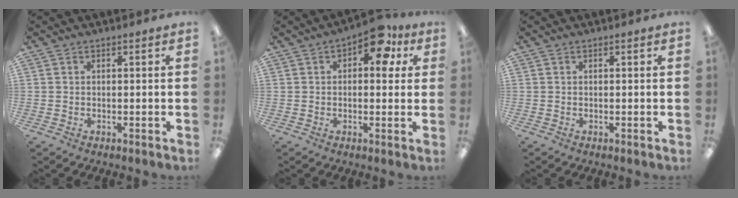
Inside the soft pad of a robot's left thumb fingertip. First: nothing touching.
{"total": 9.5, "force": [4.2, 5.1, 6.9], "torque": [-0.073, -0.015, 0.065]}
{"total": 0.0}